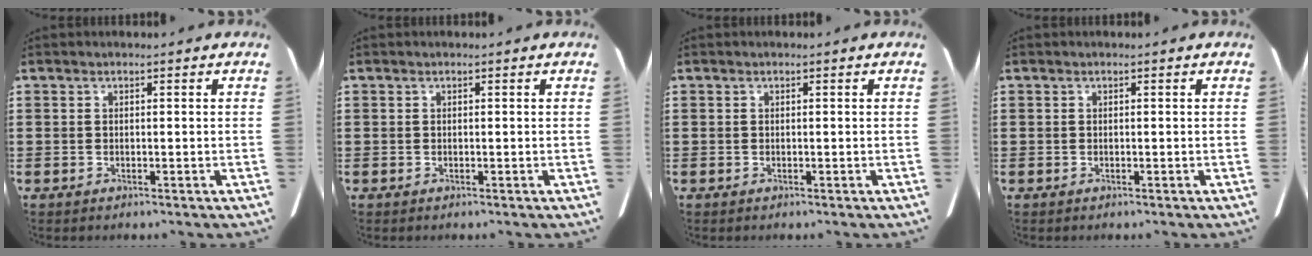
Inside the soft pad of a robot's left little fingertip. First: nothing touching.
{"total": 0.0}
{"total": 0.0}
{"total": 0.0}